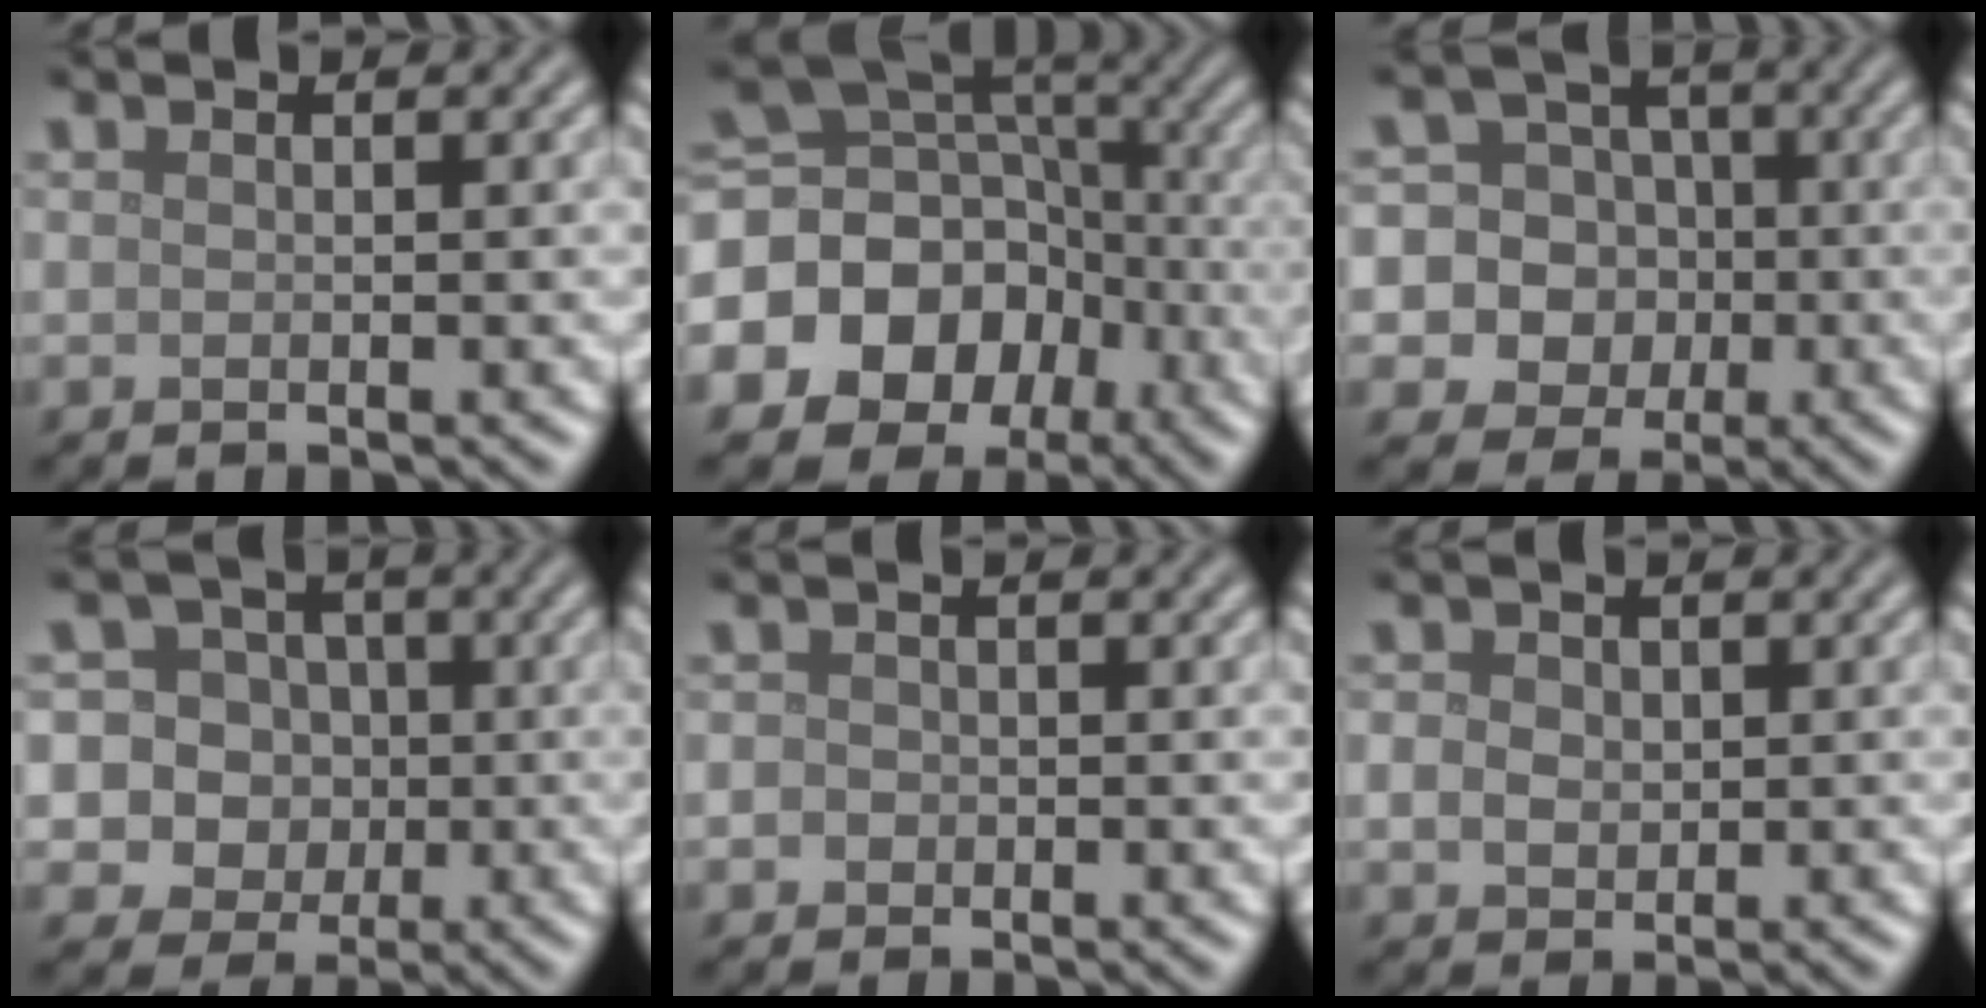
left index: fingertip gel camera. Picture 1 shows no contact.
{"total": 14.8, "force": [-5.7, 12.3, 6.0], "torque": [-0.129, -0.009, -0.103]}
{"total": 13.5, "force": [-0.8, 13.0, 3.3], "torque": [-0.107, 0.019, -0.030]}
{"total": 9.3, "force": [1.2, 8.7, 2.9], "torque": [-0.073, 0.034, 0.007]}
{"total": 1.2, "force": [-0.1, 1.1, 0.4], "torque": [0.004, 0.000, -0.009]}
{"total": 2.0, "force": [0.2, 1.7, 1.0], "torque": [-0.017, 0.000, 0.004]}